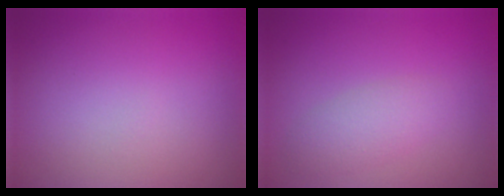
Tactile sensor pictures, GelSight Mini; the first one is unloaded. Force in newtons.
{"total": 2.4, "press": 2.4, "slide": 0.0}